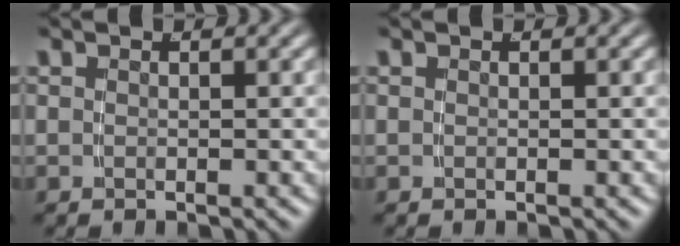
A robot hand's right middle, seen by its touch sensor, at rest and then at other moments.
{"total": 0.0}